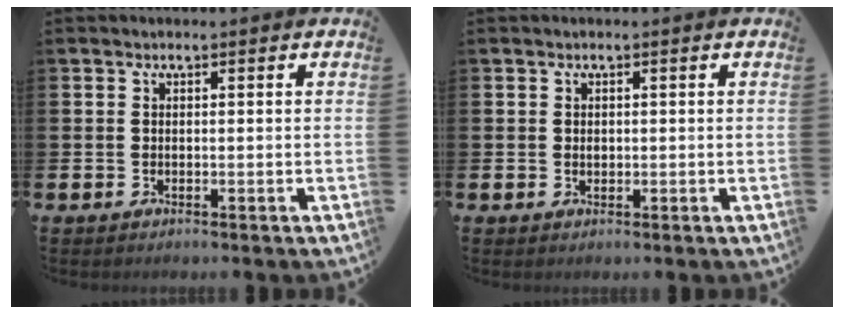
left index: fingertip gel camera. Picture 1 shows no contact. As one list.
[{"total": 0.7, "force": [0.2, 0.5, 0.4], "torque": [0.000, 0.000, 0.000]}]